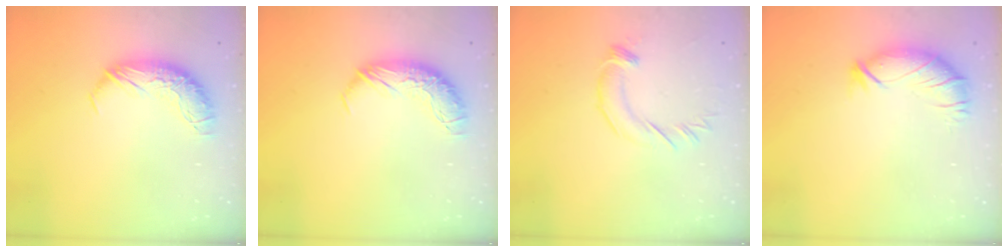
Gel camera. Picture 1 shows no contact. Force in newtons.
{"total": 0.0}
{"total": 2.5, "press": 2.5, "slide": 0.2}
{"total": 3.1, "press": 2.4, "slide": 1.9}